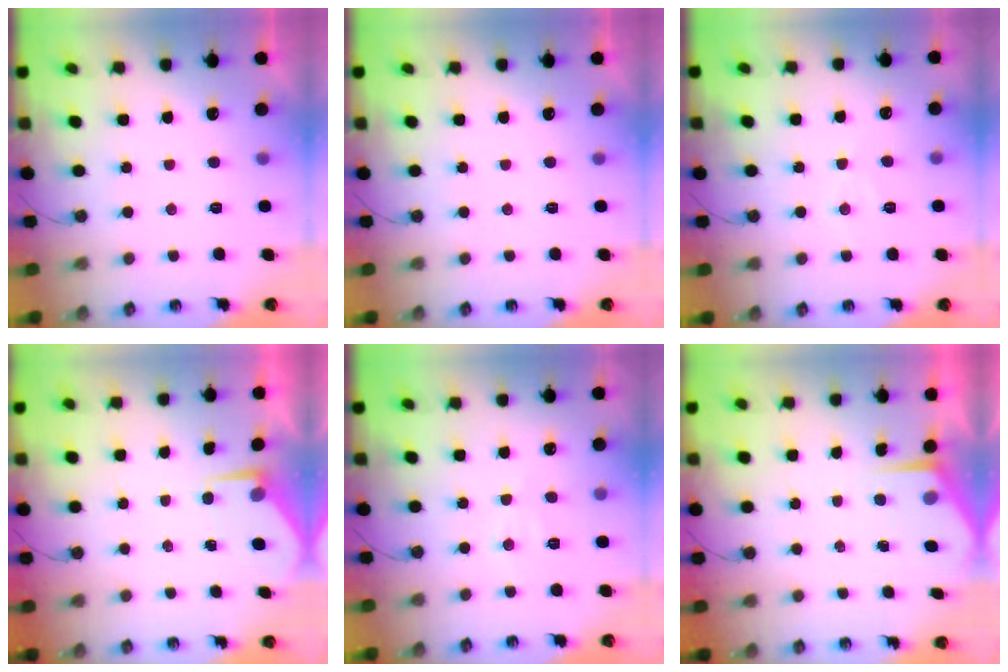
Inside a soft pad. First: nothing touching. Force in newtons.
{"total": 0.0}
{"total": 6.1, "press": 6.1, "slide": 0.5}
{"total": 3.7, "press": 3.6, "slide": 0.5}
{"total": 5.7, "press": 5.7, "slide": 0.9}
{"total": 3.5, "press": 3.5, "slide": 0.5}